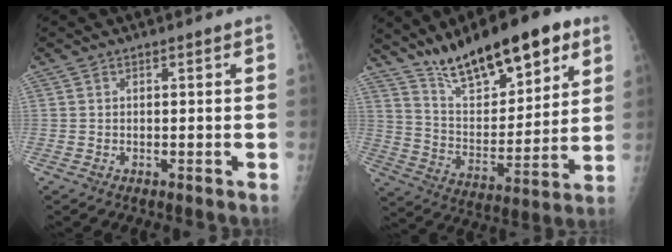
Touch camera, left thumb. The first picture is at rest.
{"total": 21.3, "force": [13.9, 7.8, 14.1], "torque": [-0.184, -0.057, 0.236]}